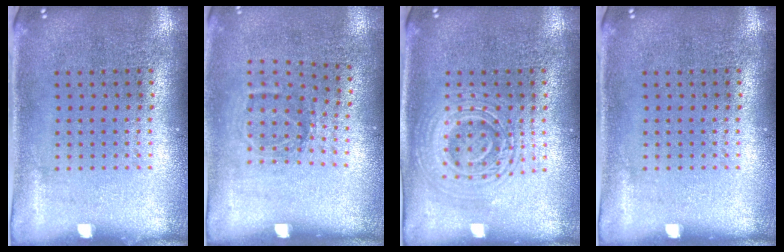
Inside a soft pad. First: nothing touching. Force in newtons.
{"total": 1.2, "press": 0.8, "slide": 0.8}
{"total": 2.6, "press": 2.5, "slide": 0.5}
{"total": 0.0}